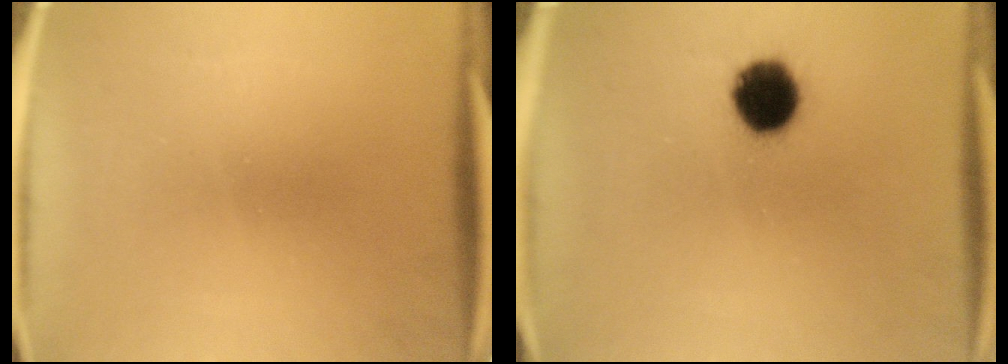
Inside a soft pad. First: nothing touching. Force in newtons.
{"total": 10.1}